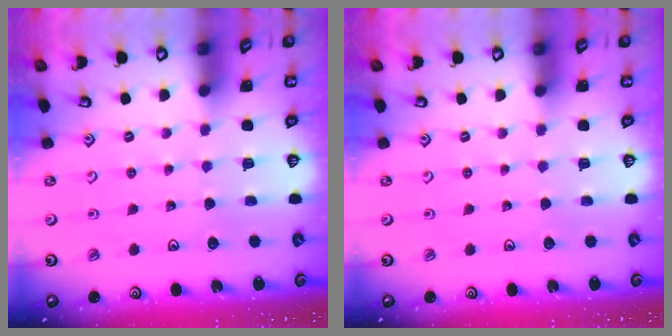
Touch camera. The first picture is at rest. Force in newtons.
{"total": 0.0}